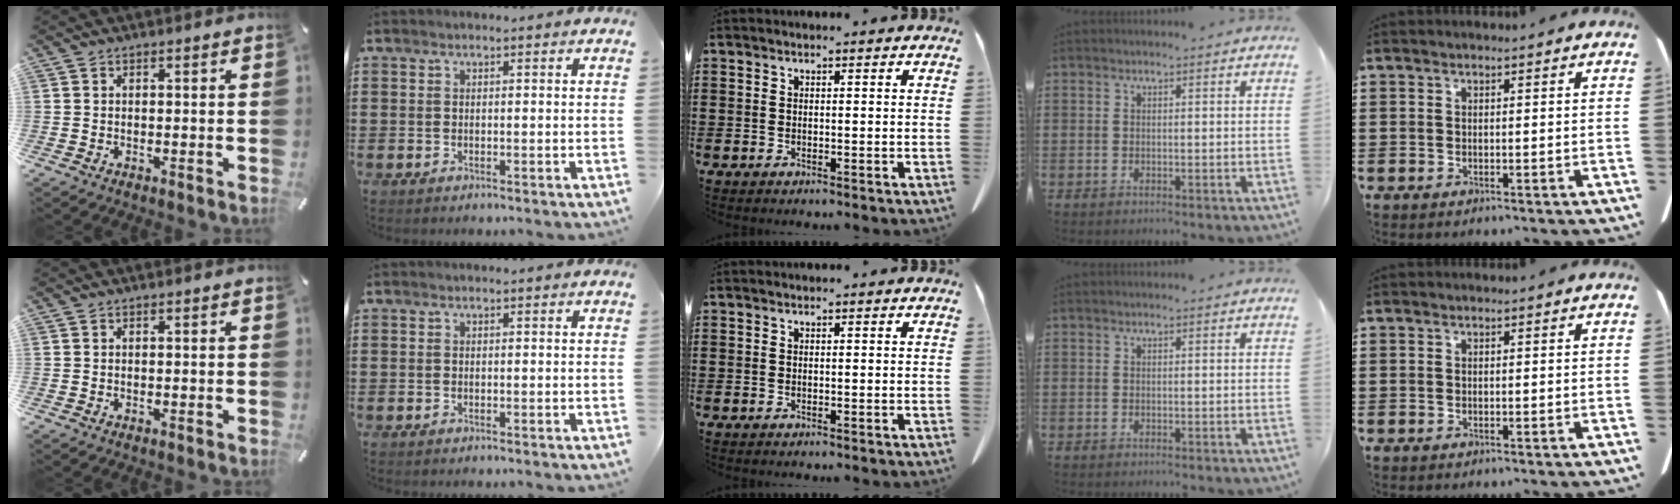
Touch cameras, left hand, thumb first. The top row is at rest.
{}